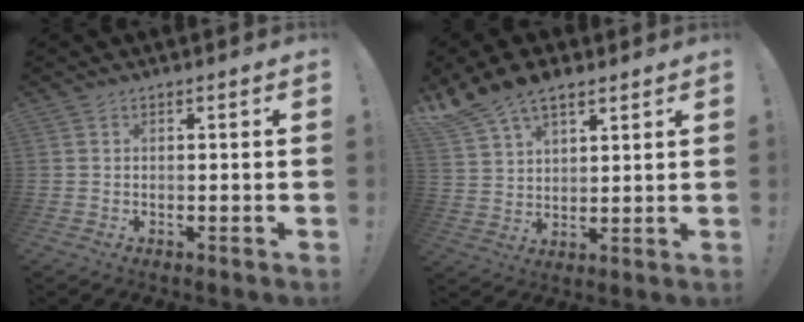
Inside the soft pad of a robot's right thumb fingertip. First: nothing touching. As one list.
[{"total": 10.4, "force": [7.8, 5.1, 4.7], "torque": [-0.097, -0.037, 0.154]}]